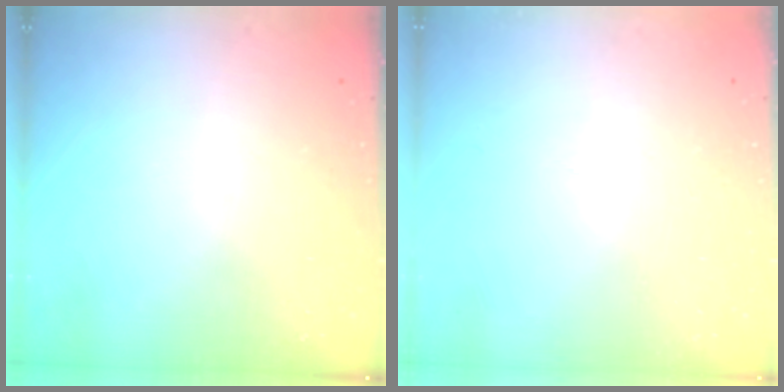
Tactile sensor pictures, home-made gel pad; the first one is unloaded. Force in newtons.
{"total": 0.0}